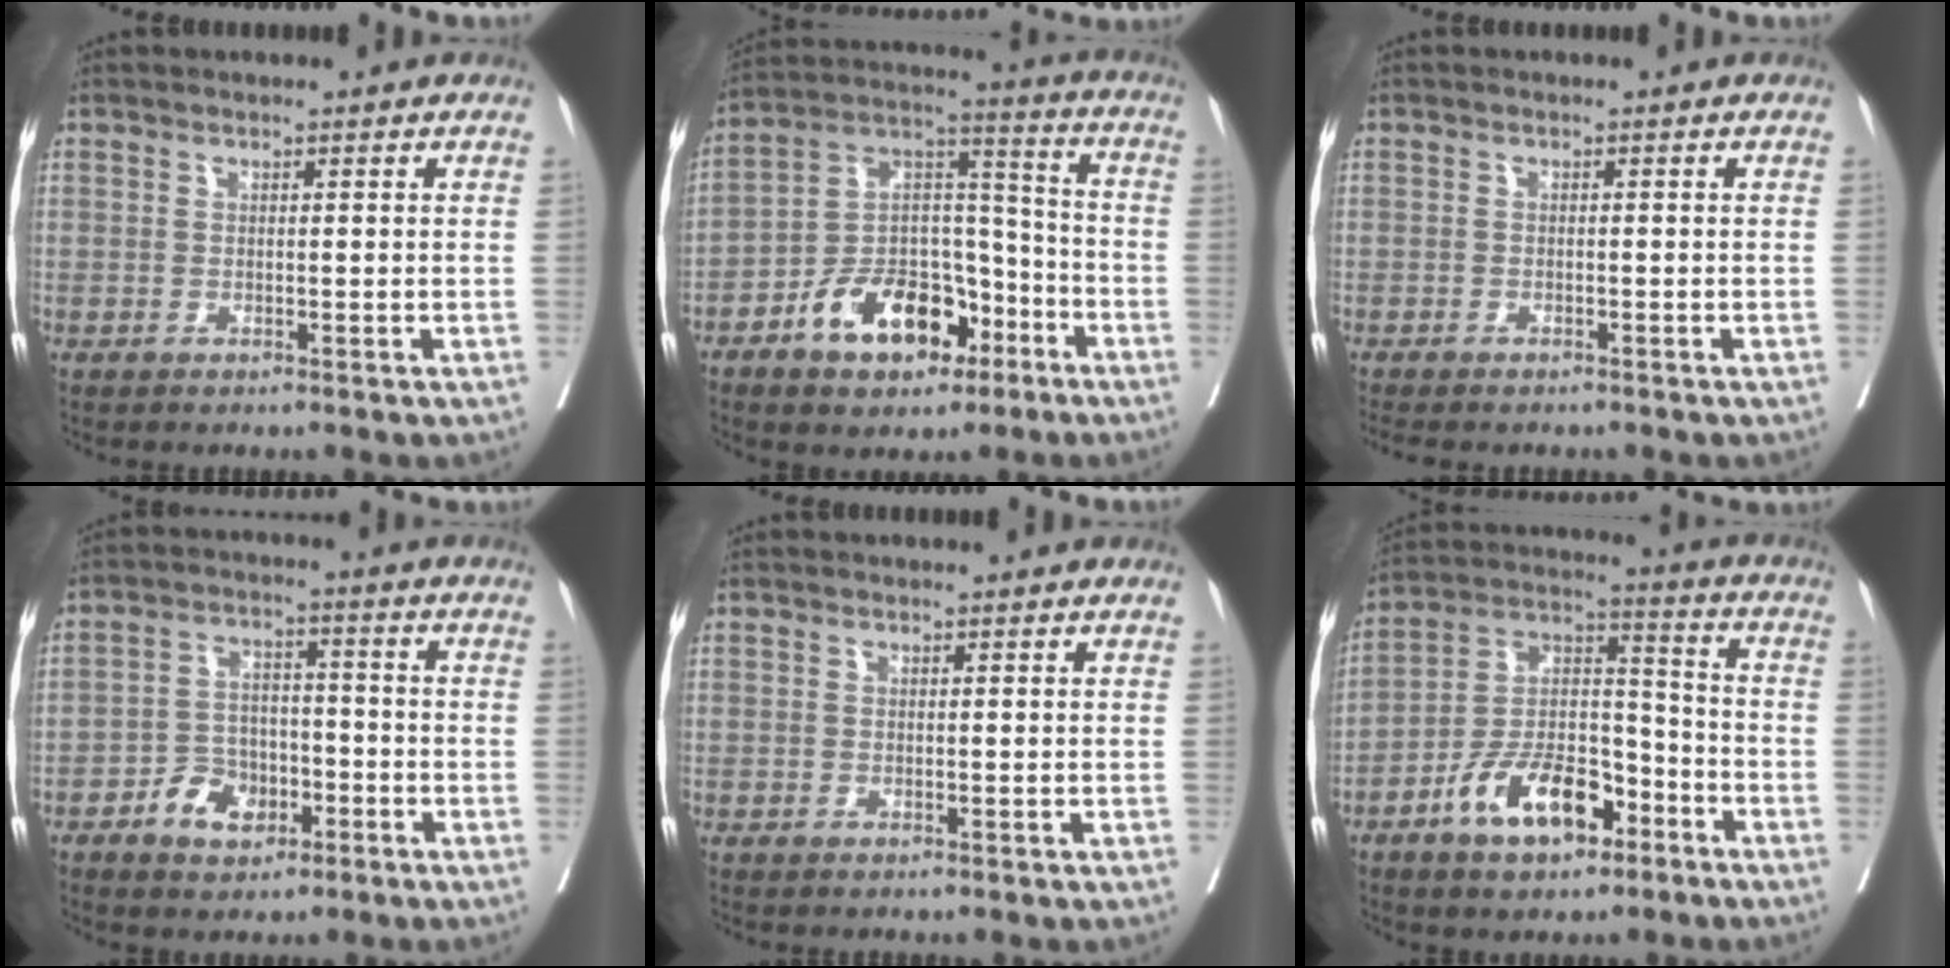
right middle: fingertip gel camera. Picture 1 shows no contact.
{"total": 14.1, "force": [-7.7, 7.6, 9.0], "torque": [-0.157, 0.026, -0.126]}
{"total": 5.5, "force": [-4.8, 1.4, 2.4], "torque": [-0.031, -0.007, -0.066]}
{"total": 6.5, "force": [-3.3, 4.3, 3.4], "torque": [-0.058, 0.018, -0.053]}
{"total": 0.0}
{"total": 12.7, "force": [-7.2, 5.8, 8.7], "torque": [-0.167, 0.016, -0.125]}